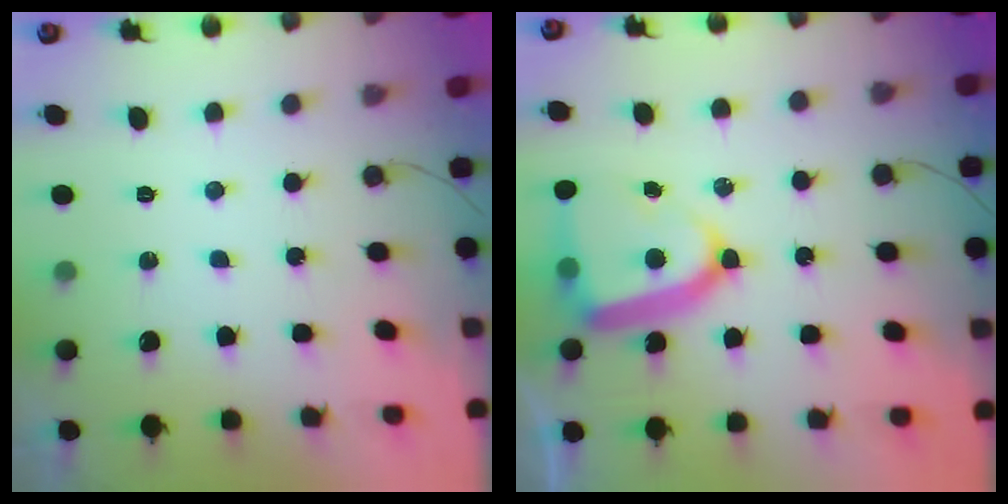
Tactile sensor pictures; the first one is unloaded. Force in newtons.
{"total": 14.0, "press": 13.9, "slide": 1.4}